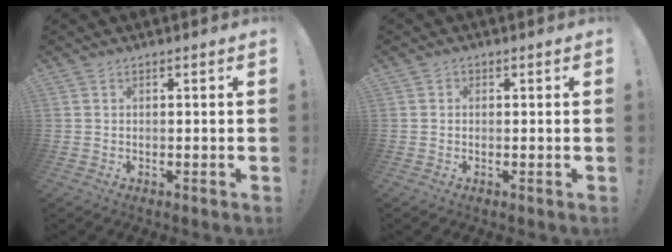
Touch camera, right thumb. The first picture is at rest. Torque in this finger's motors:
{"motor_torque": [-0.09, 0.03, 0.31, -0.19, -0.02]}